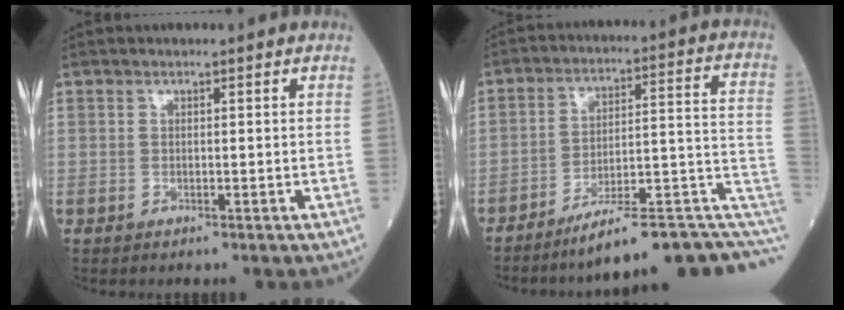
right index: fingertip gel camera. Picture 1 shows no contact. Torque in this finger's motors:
{"motor_torque": [-0.39, -0.67, -0.05, -0.03]}